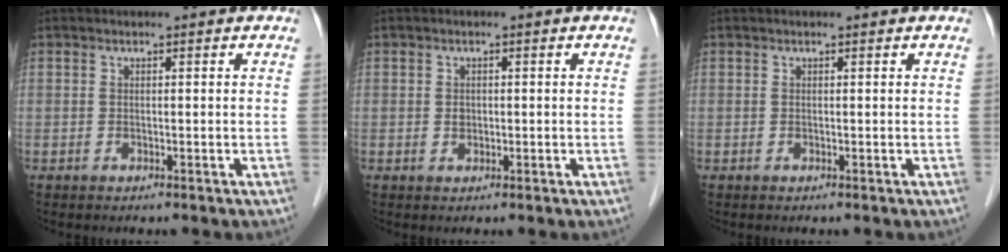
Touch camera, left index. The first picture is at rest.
{"total": 1.0, "force": [0.0, 0.9, 0.6], "torque": [-0.013, 0.001, 0.001]}
{"total": 0.0}